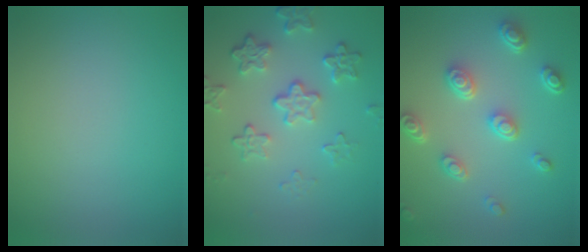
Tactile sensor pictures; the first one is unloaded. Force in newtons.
{"total": 4.4, "press": 3.2, "slide": 3.0}
{"total": 4.5, "press": 3.5, "slide": 2.9}